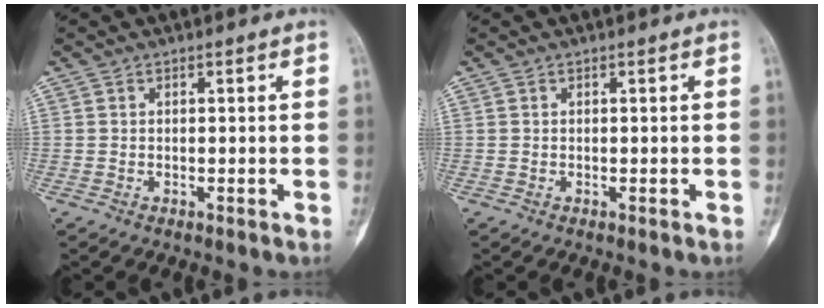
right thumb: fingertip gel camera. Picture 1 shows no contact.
{"total": 0.0}